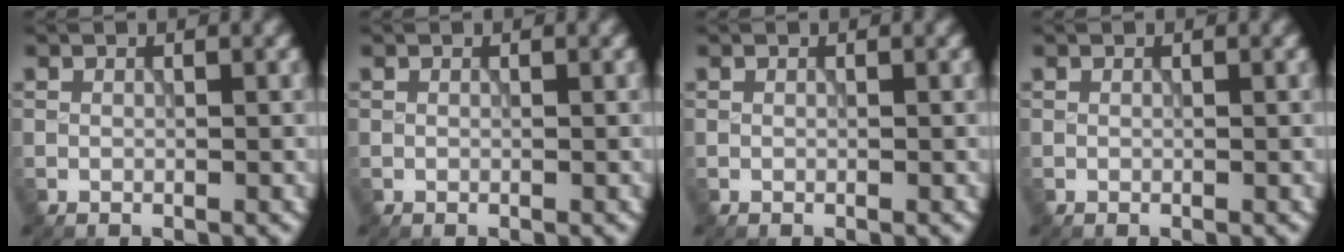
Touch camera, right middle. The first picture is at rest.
{"total": 0.0}
{"total": 0.0}
{"total": 0.0}